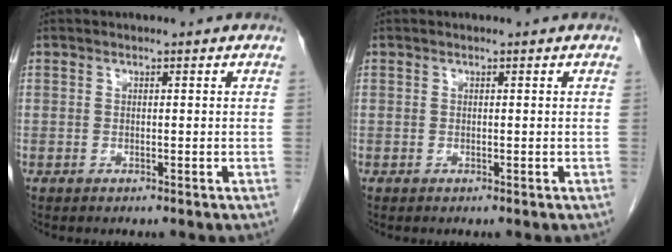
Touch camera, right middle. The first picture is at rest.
{"total": 0.0}